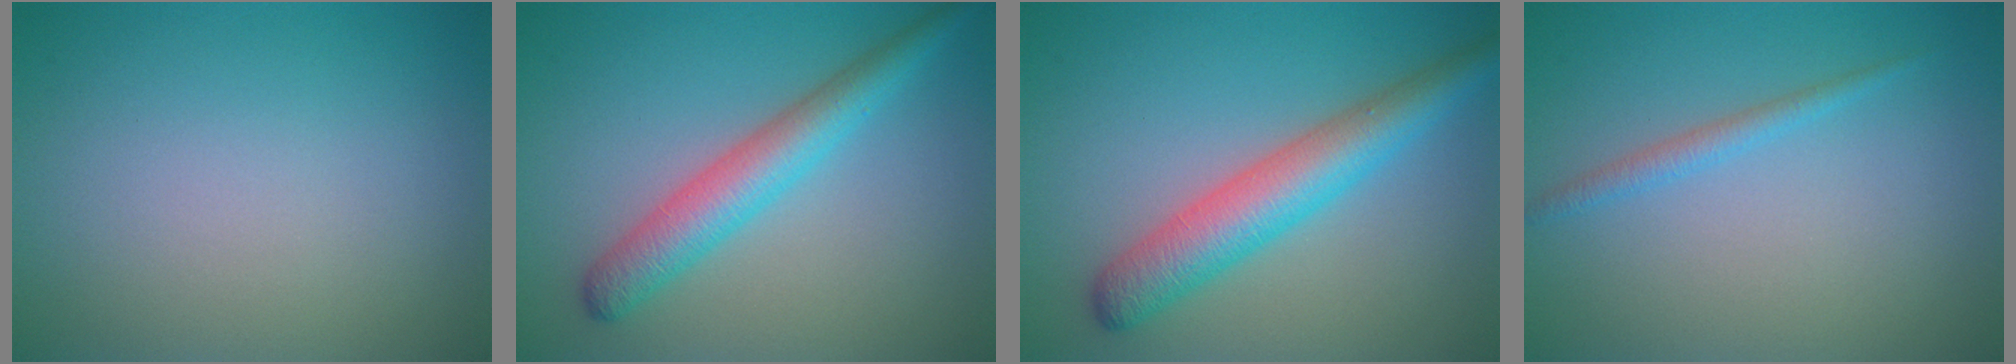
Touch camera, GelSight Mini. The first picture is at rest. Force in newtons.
{"total": 4.3, "press": 4.3, "slide": 0.1}
{"total": 5.5, "press": 5.5, "slide": 0.3}
{"total": 1.3, "press": 1.3, "slide": 0.1}